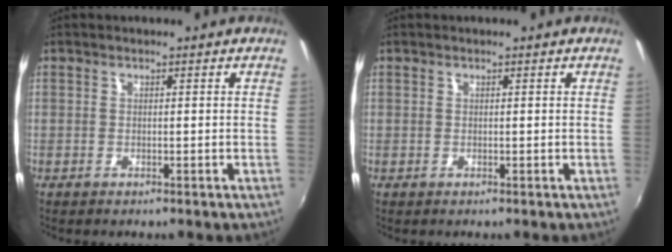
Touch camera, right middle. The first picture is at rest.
{"total": 0.0}